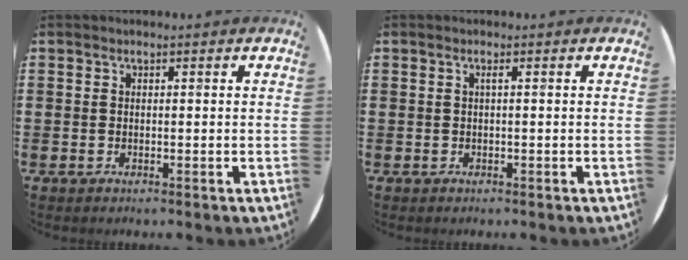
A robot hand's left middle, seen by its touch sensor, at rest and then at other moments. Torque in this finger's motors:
{"motor_torque": [-0.06, 0.07, 0.12, 0.04]}